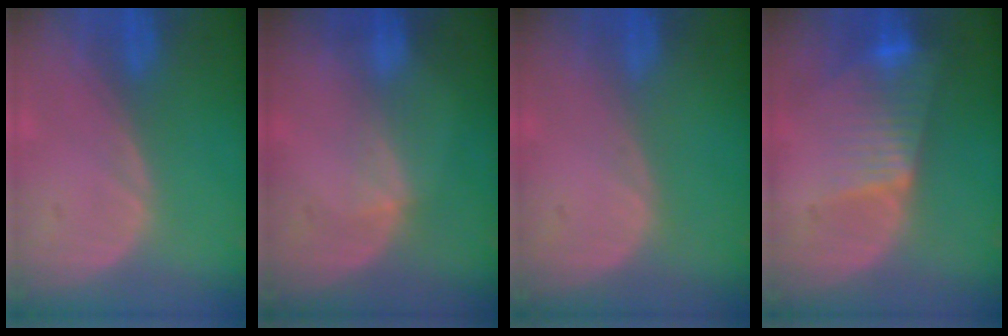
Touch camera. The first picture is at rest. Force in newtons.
{"total": 2.1, "press": 1.7, "slide": 1.2}
{"total": 0.0}
{"total": 7.8, "press": 6.7, "slide": 4.1}